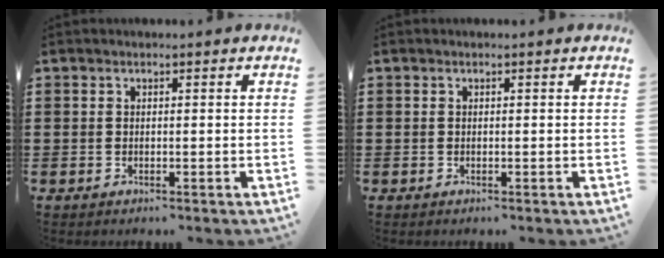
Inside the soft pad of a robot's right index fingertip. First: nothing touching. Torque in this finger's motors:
{"motor_torque": [-0.01, 0.01, 0.00, 0.00]}